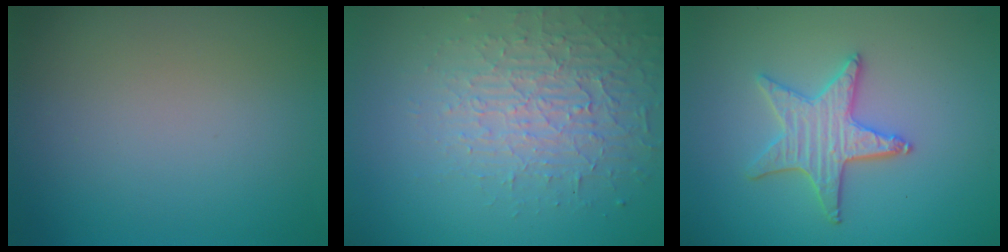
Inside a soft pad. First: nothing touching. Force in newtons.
{"total": 3.7, "press": 3.4, "slide": 1.3}
{"total": 3.8, "press": 3.5, "slide": 1.6}